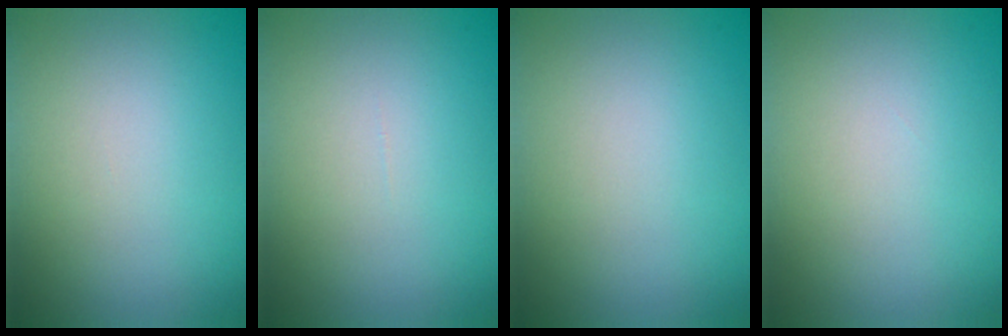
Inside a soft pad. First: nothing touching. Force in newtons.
{"total": 0.0}
{"total": 0.0}
{"total": 0.0}